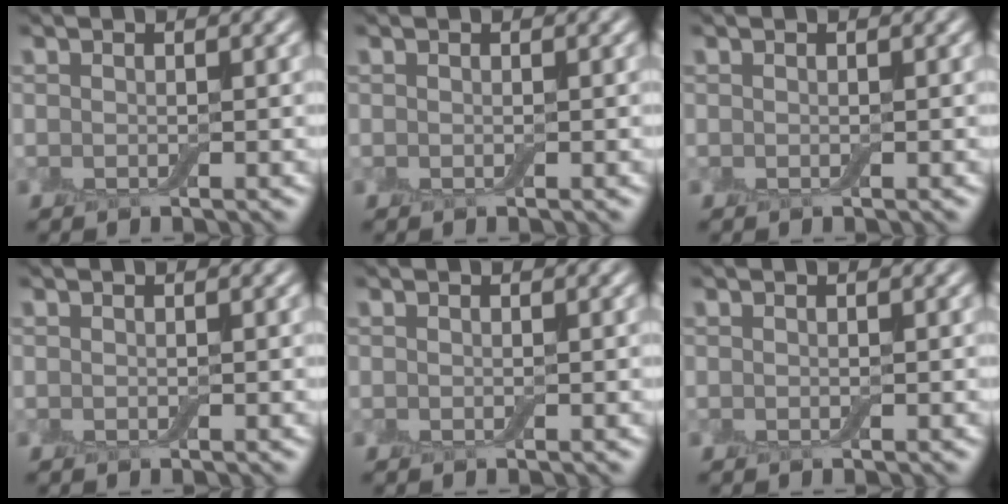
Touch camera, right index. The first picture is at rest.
{"total": 0.0}
{"total": 0.0}
{"total": 0.0}
{"total": 0.0}
{"total": 0.0}